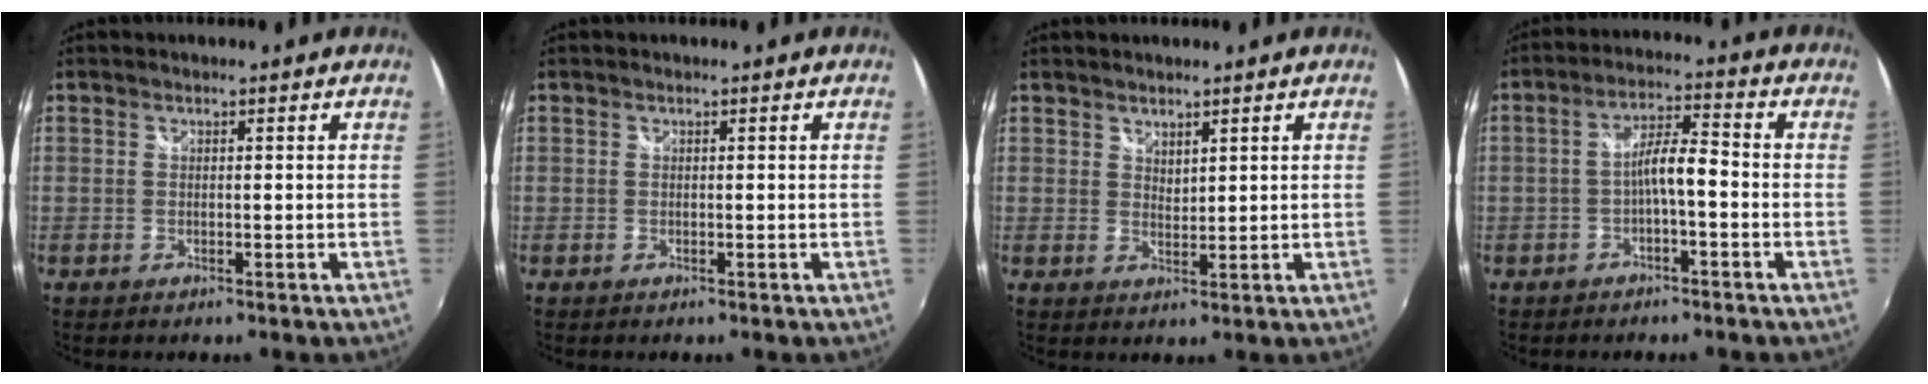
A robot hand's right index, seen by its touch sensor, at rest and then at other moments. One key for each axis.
{"total": 0.0}
{"total": 2.0, "fx": 1.7, "fy": 0.8, "fz": 0.6, "tx": -0.005, "ty": 0.000, "tz": 0.031}
{"total": 5.2, "fx": -2.0, "fy": 0.9, "fz": 4.7, "tx": -0.091, "ty": 0.012, "tz": -0.035}